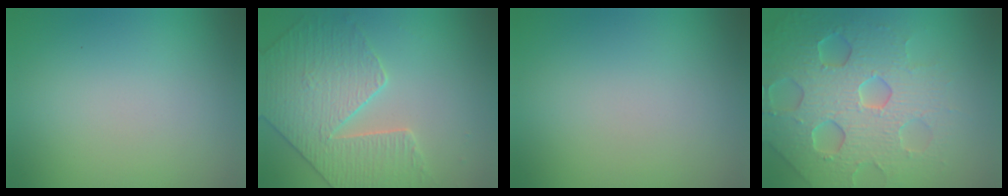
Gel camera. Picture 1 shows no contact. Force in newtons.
{"total": 4.4, "press": 4.4, "slide": 0.2}
{"total": 0.0}
{"total": 7.2, "press": 7.1, "slide": 1.4}